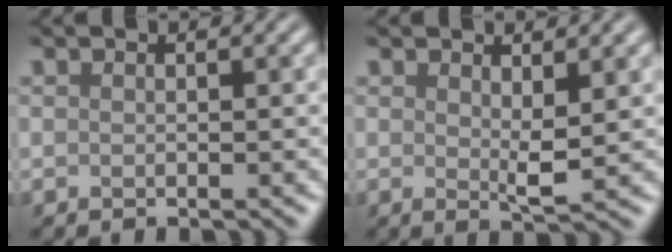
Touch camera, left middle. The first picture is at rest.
{"total": 2.1, "force": [0.8, 0.4, 1.9], "torque": [-0.040, -0.009, 0.014]}